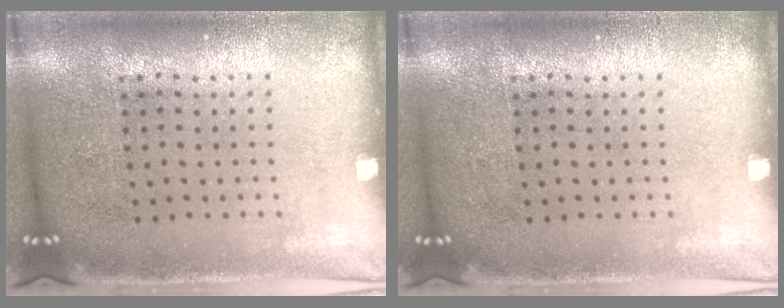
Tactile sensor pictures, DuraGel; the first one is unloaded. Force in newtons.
{"total": 0.0}